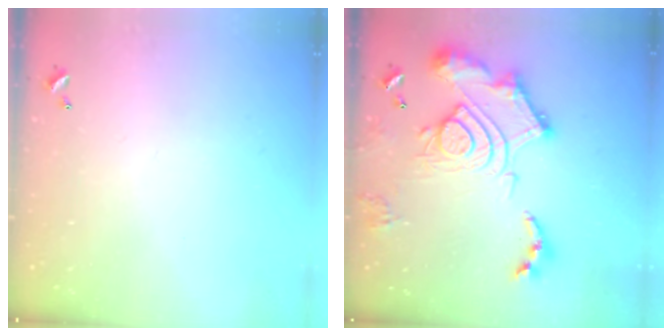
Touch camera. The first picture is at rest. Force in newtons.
{"total": 21.5, "press": 21.4, "slide": 2.5}